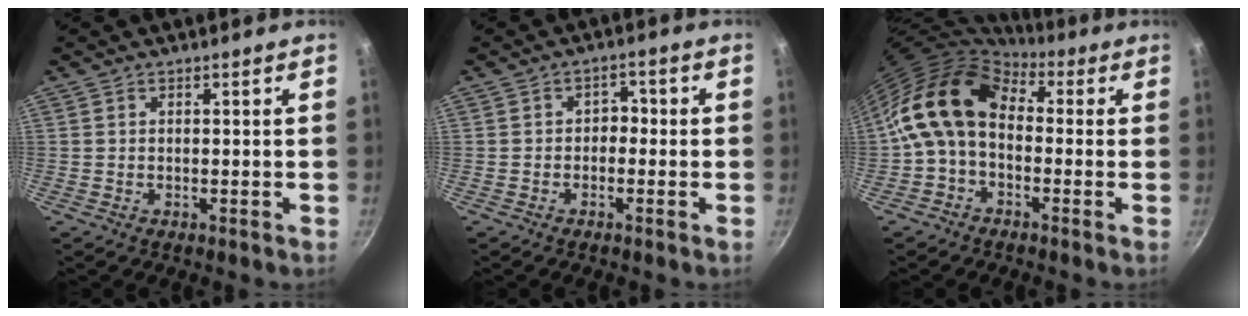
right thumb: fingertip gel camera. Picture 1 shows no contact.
{"total": 2.7, "force": [-0.6, 2.1, 1.5], "torque": [-0.002, 0.013, -0.015]}
{"total": 12.2, "force": [0.4, 8.7, 8.6], "torque": [-0.133, 0.031, -0.018]}